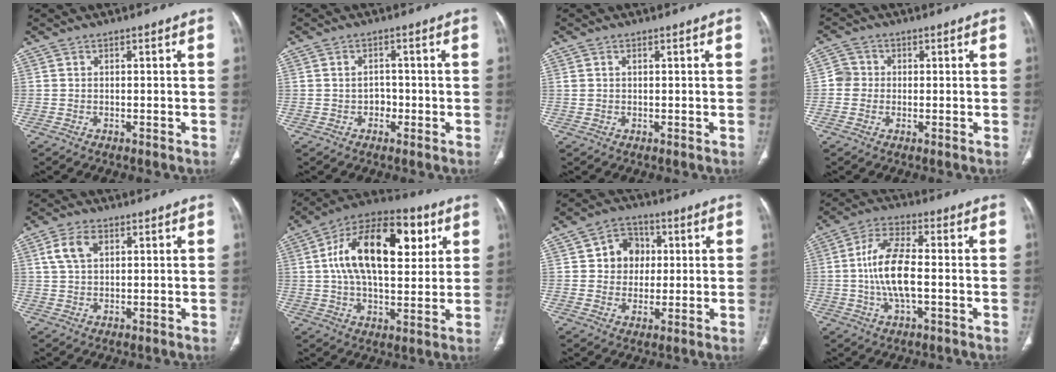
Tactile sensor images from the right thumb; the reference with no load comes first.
{"total": 2.4, "force": [-0.7, 2.0, 1.1], "torque": [-0.005, 0.008, -0.014]}
{"total": 1.2, "force": [0.4, 0.7, 0.8], "torque": [-0.024, 0.008, 0.016]}
{"total": 3.2, "force": [-0.2, 3.1, 0.7], "torque": [0.007, 0.008, -0.011]}
{"total": 5.4, "force": [2.1, 3.3, 3.8], "torque": [-0.075, 0.004, 0.042]}
{"total": 22.2, "force": [5.9, 11.4, 18.1], "torque": [-0.276, 0.007, 0.086]}
{"total": 8.4, "force": [1.5, 7.3, 4.0], "torque": [-0.018, 0.002, 0.022]}
{"total": 11.0, "force": [-0.9, 4.4, 10.0], "torque": [-0.208, 0.014, -0.020]}